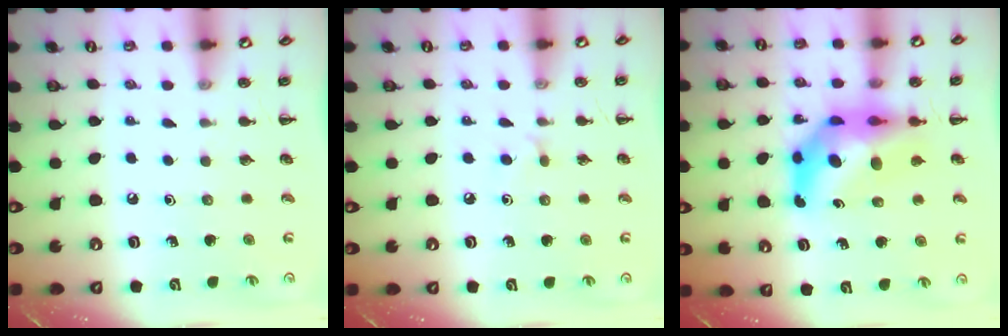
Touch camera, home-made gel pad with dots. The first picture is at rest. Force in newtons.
{"total": 4.0, "press": 3.7, "slide": 1.5}
{"total": 11.3, "press": 10.7, "slide": 3.5}